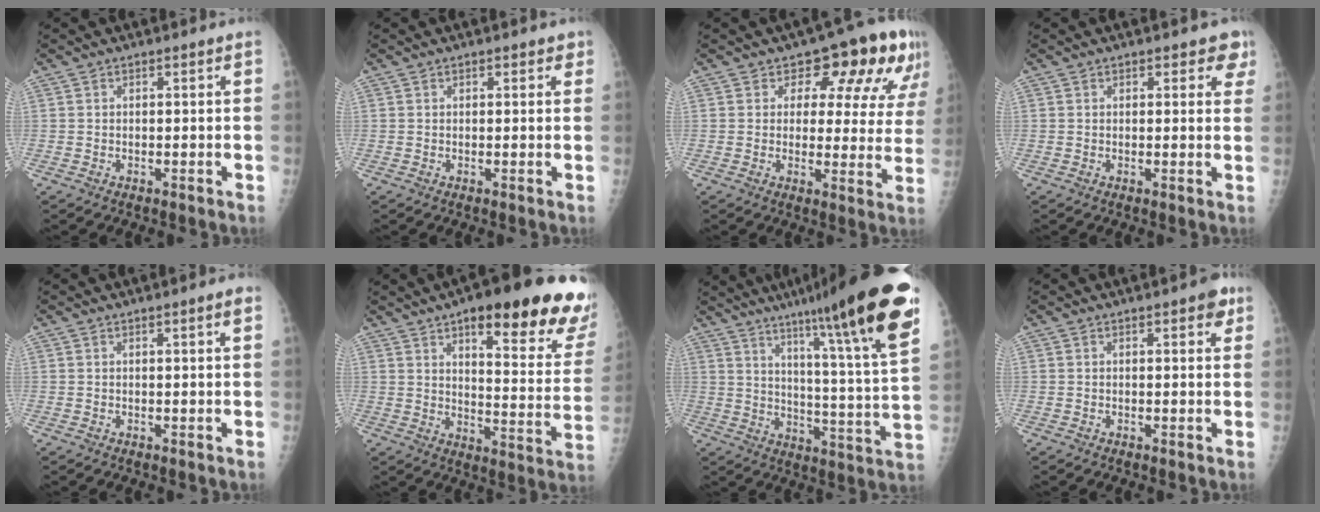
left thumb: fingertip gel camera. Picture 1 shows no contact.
{"total": 1.5, "force": [0.9, 0.9, 0.8], "torque": [0.009, -0.001, 0.006]}
{"total": 13.9, "force": [8.4, 7.7, 8.0], "torque": [-0.038, -0.037, 0.088]}
{"total": 3.7, "force": [2.3, 2.1, 2.0], "torque": [0.015, -0.006, 0.020]}
{"total": 1.9, "force": [0.9, 0.1, 1.6], "torque": [-0.024, -0.002, 0.012]}
{"total": 25.4, "force": [15.7, 6.4, 18.9], "torque": [-0.214, -0.063, 0.207]}
{"total": 26.1, "force": [16.8, 1.4, 20.0], "torque": [-0.280, -0.073, 0.242]}
{"total": 3.4, "force": [1.8, 1.3, 2.6], "torque": [-0.019, -0.003, 0.016]}